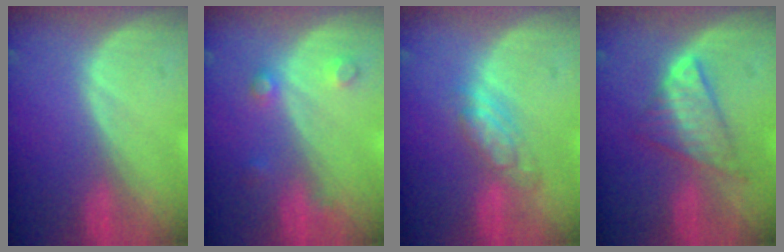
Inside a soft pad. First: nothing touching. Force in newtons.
{"total": 2.6, "press": 2.6, "slide": 0.3}
{"total": 5.4, "press": 4.6, "slide": 2.8}
{"total": 5.8, "press": 5.8, "slide": 0.5}